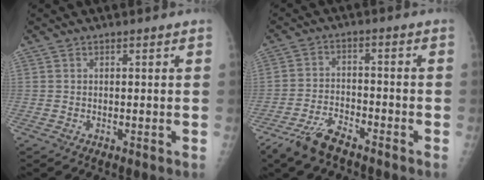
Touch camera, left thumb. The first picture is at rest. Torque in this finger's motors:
{"motor_torque": [0.56, 0.44, 0.45, 0.46, 0.12]}